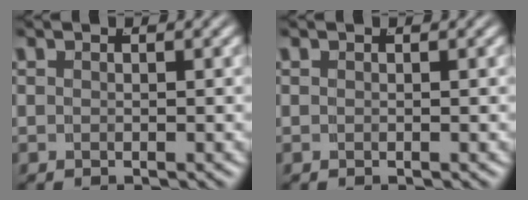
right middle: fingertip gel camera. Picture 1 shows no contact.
{"total": 0.0}